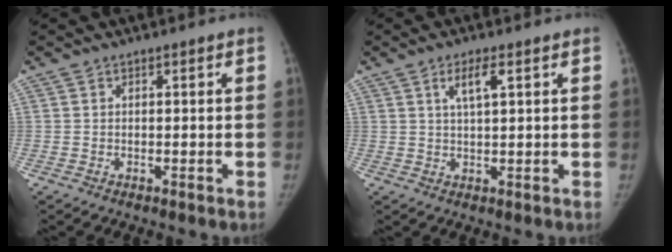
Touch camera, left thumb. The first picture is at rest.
{"total": 4.1, "force": [1.8, 1.0, 3.6], "torque": [-0.066, -0.001, 0.035]}